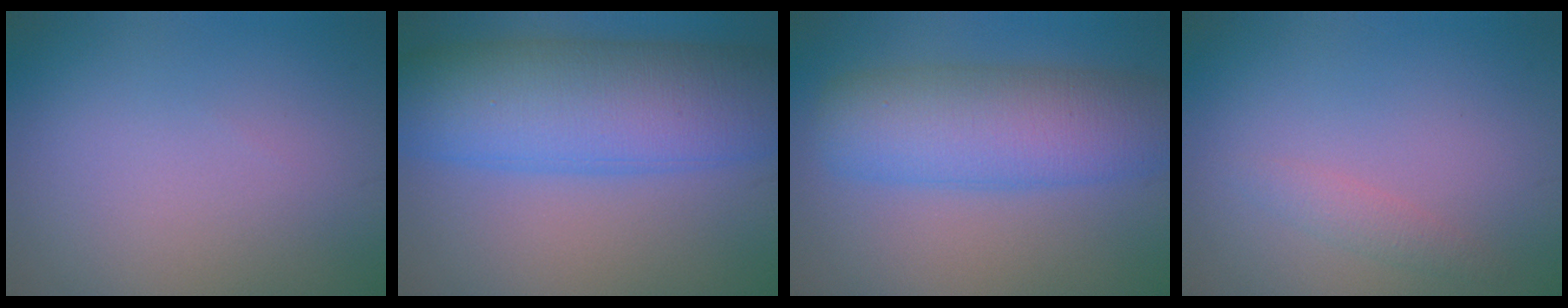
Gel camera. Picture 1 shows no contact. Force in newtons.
{"total": 11.6, "press": 11.6, "slide": 0.1}
{"total": 8.4, "press": 8.4, "slide": 0.2}
{"total": 1.2, "press": 1.2, "slide": 0.0}